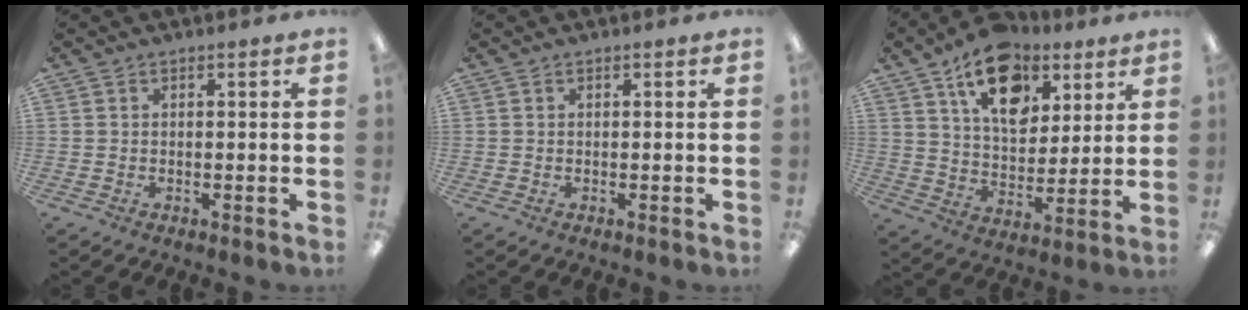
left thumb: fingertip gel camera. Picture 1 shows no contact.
{"total": 0.0}
{"total": 16.8, "force": [9.9, 10.2, 9.0], "torque": [-0.132, -0.043, 0.175]}